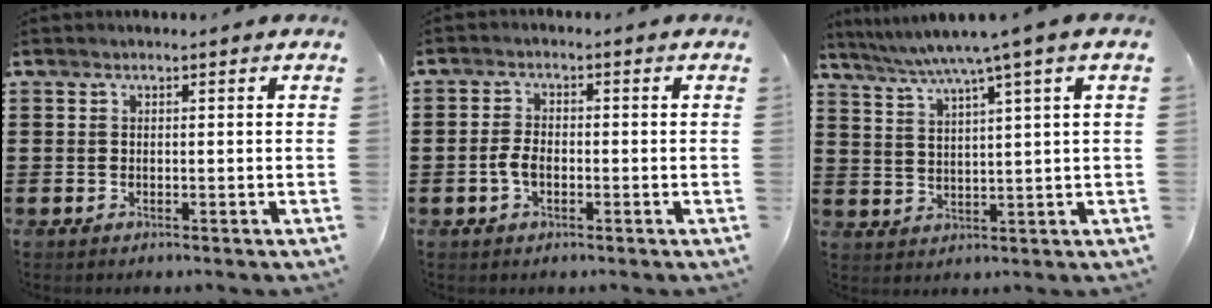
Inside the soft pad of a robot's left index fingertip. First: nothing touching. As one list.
[{"total": 3.1, "force": [-0.9, 1.6, 2.6], "torque": [-0.069, -0.004, -0.022]}, {"total": 5.6, "force": [4.0, -0.8, 3.9], "torque": [-0.088, -0.019, 0.062]}]